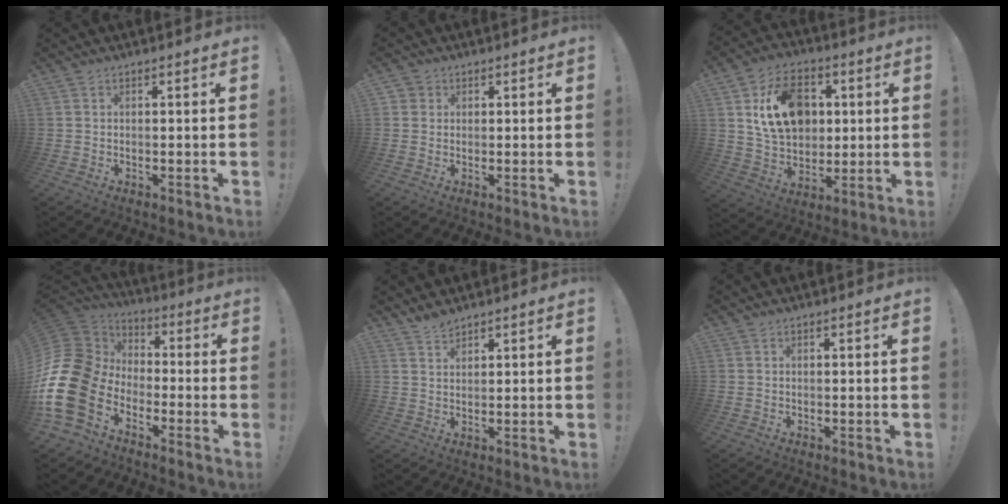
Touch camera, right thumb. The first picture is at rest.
{"total": 2.1, "force": [0.7, 1.9, 0.3], "torque": [-0.002, -0.001, 0.013]}
{"total": 17.1, "force": [4.2, 13.1, 10.2], "torque": [-0.150, -0.008, 0.084]}
{"total": 20.3, "force": [-6.2, 14.4, 12.9], "torque": [-0.274, 0.029, -0.090]}
{"total": 3.1, "force": [2.8, 0.8, 0.9], "torque": [-0.005, -0.022, 0.049]}
{"total": 0.0}